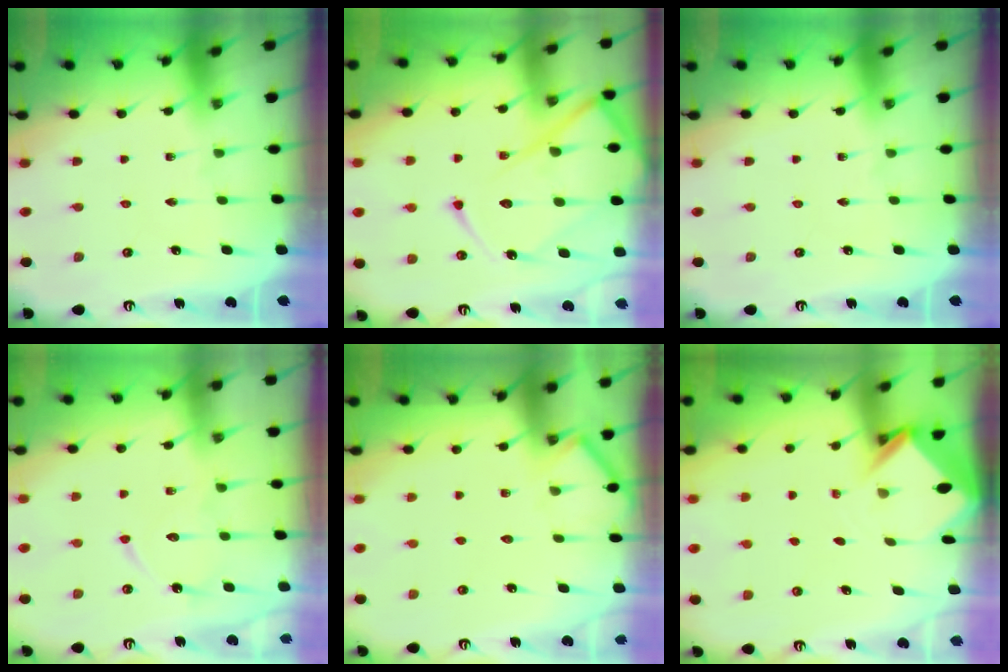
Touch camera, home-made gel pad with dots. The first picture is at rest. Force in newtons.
{"total": 17.6, "press": 17.5, "slide": 1.8}
{"total": 0.0}
{"total": 9.6, "press": 9.6, "slide": 0.8}
{"total": 4.9, "press": 4.9, "slide": 0.5}
{"total": 3.1, "press": 3.1, "slide": 0.2}